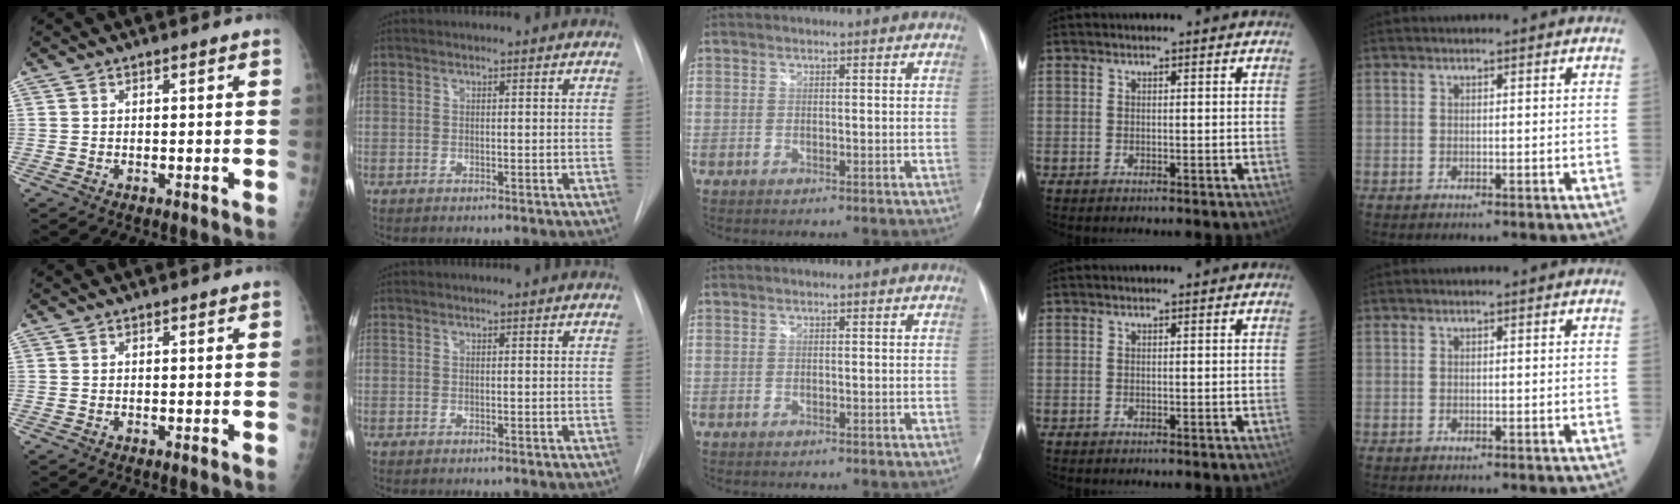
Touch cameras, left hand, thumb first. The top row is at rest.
{}